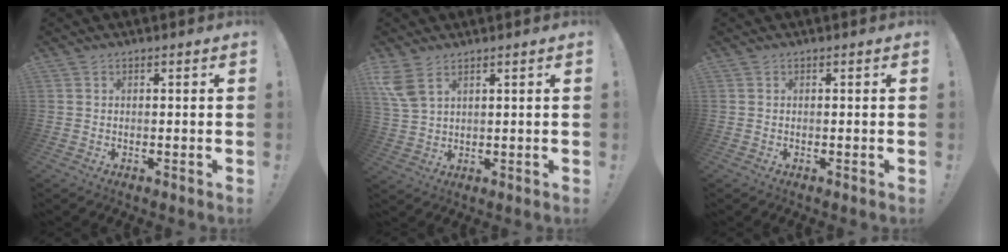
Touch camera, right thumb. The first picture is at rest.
{"total": 6.4, "force": [3.9, 2.9, 4.2], "torque": [-0.091, -0.014, 0.076]}
{"total": 0.0}